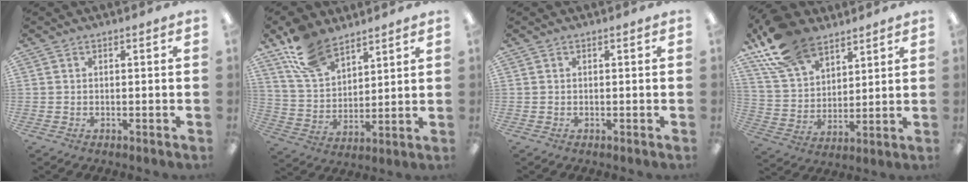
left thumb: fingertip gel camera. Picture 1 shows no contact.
{"total": 13.8, "force": [10.0, 7.1, 6.2], "torque": [-0.135, -0.038, 0.194]}
{"total": 0.0}
{"total": 17.1, "force": [11.8, 9.4, 8.0], "torque": [-0.166, -0.049, 0.224]}